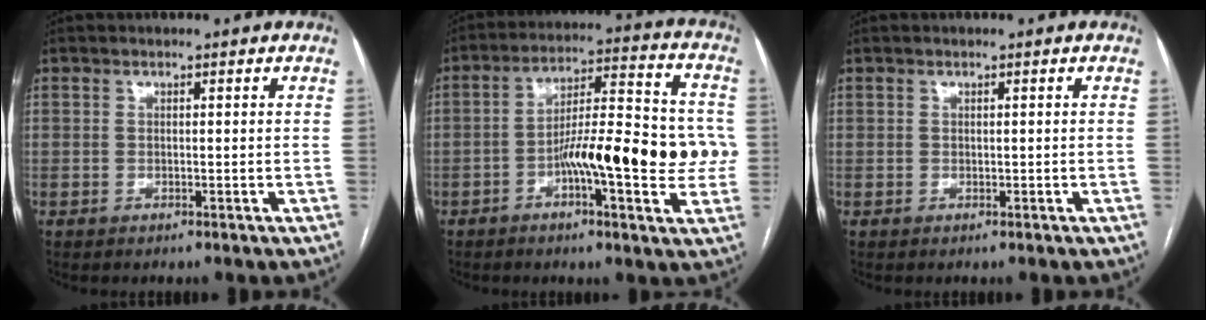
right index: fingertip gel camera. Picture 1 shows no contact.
{"total": 15.7, "force": [-2.7, 3.6, 15.0], "torque": [-0.231, 0.028, -0.041]}
{"total": 0.0}